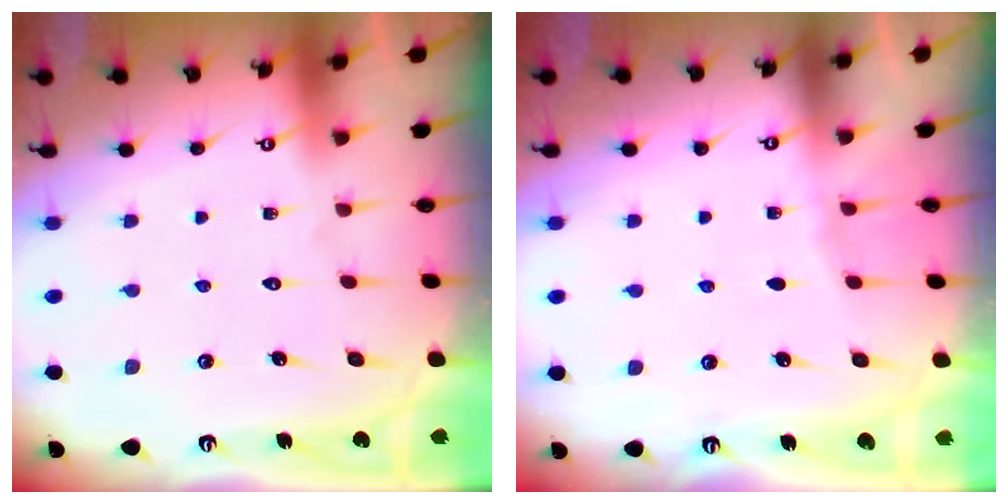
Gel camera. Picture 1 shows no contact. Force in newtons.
{"total": 2.0, "press": 2.0, "slide": 0.4}